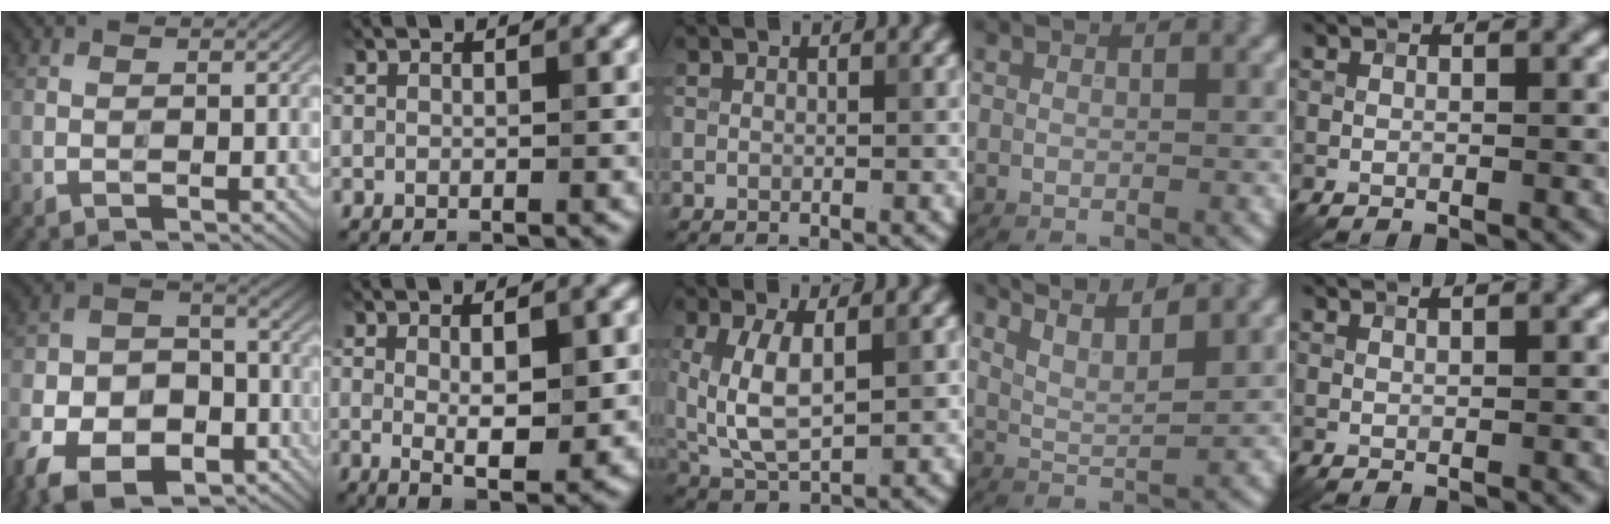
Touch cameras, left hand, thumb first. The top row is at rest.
{"thumb": {"total": 16.3, "force": [-9.3, 10.1, 8.8], "torque": [-0.193, -0.047, -0.159]}, "index": {"total": 4.6, "force": [0.4, 1.3, 4.4], "torque": [-0.071, -0.008, 0.012]}, "middle": {"total": 5.8, "force": [0.8, 2.6, 5.1], "torque": [-0.113, -0.002, 0.021]}, "ring": {"total": 5.5, "force": [4.5, 1.3, 2.9], "torque": [-0.042, 0.020, 0.052]}, "little": {"total": 0.9, "force": [0.7, 0.0, 0.4], "torque": [-0.007, -0.002, 0.008]}}